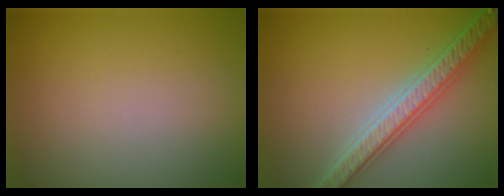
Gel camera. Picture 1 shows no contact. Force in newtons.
{"total": 5.5, "press": 5.4, "slide": 1.1}